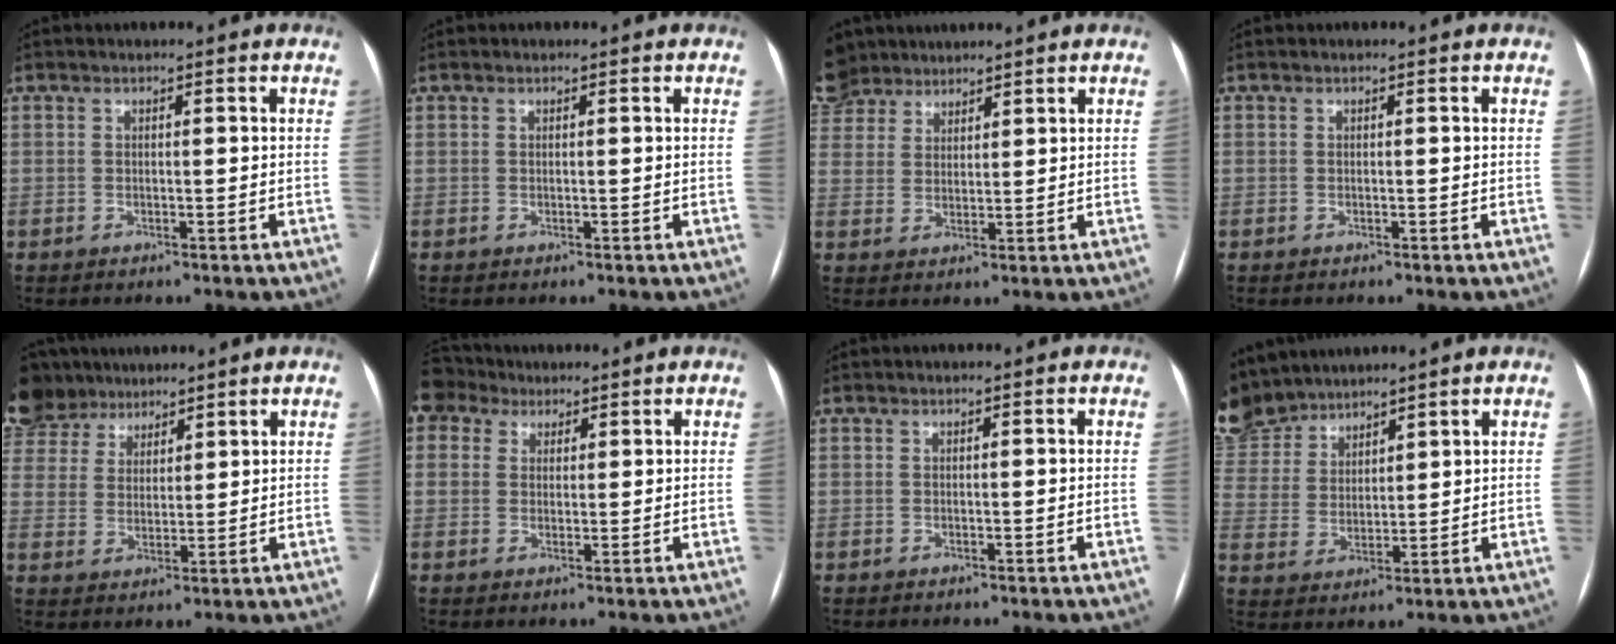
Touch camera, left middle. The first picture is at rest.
{"total": 0.0}
{"total": 7.3, "force": [6.5, 3.1, 1.0], "torque": [-0.040, 0.014, 0.137]}
{"total": 0.0}
{"total": 12.5, "force": [10.4, 5.8, 3.8], "torque": [-0.106, 0.037, 0.202]}
{"total": 2.8, "force": [2.5, 1.1, -0.6], "torque": [0.005, 0.014, 0.053]}
{"total": 0.0}
{"total": 11.0, "force": [10.5, 2.3, 2.3], "torque": [-0.077, 0.007, 0.228]}